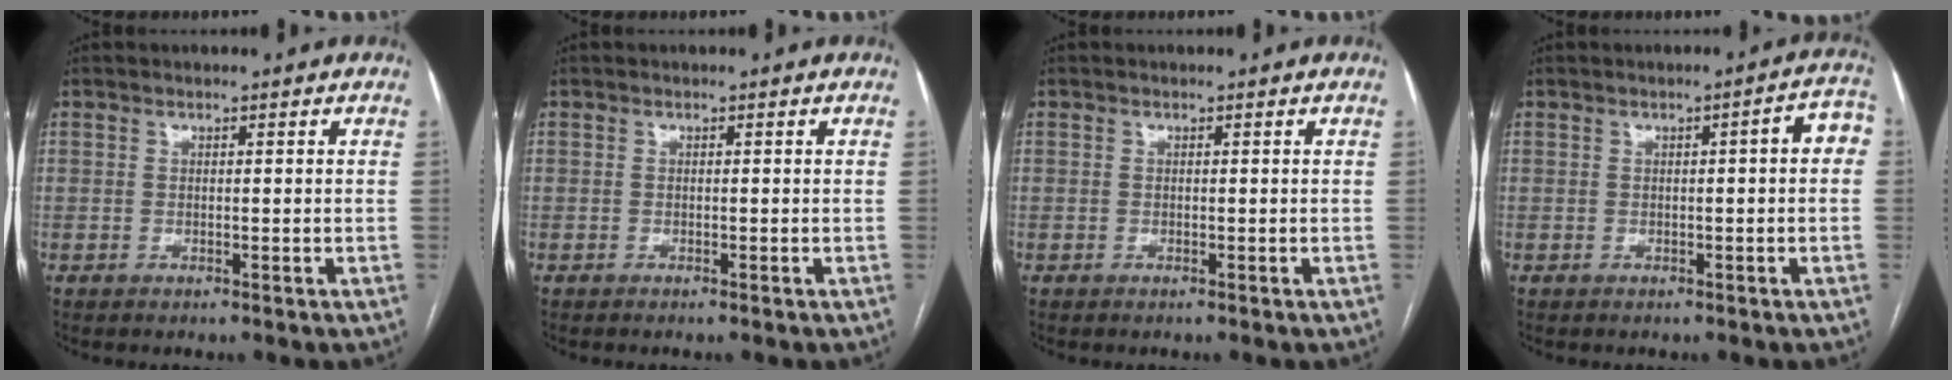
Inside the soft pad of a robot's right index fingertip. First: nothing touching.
{"total": 0.0}
{"total": 0.0}
{"total": 4.3, "force": [0.3, 0.8, 4.2], "torque": [-0.044, 0.014, -0.002]}